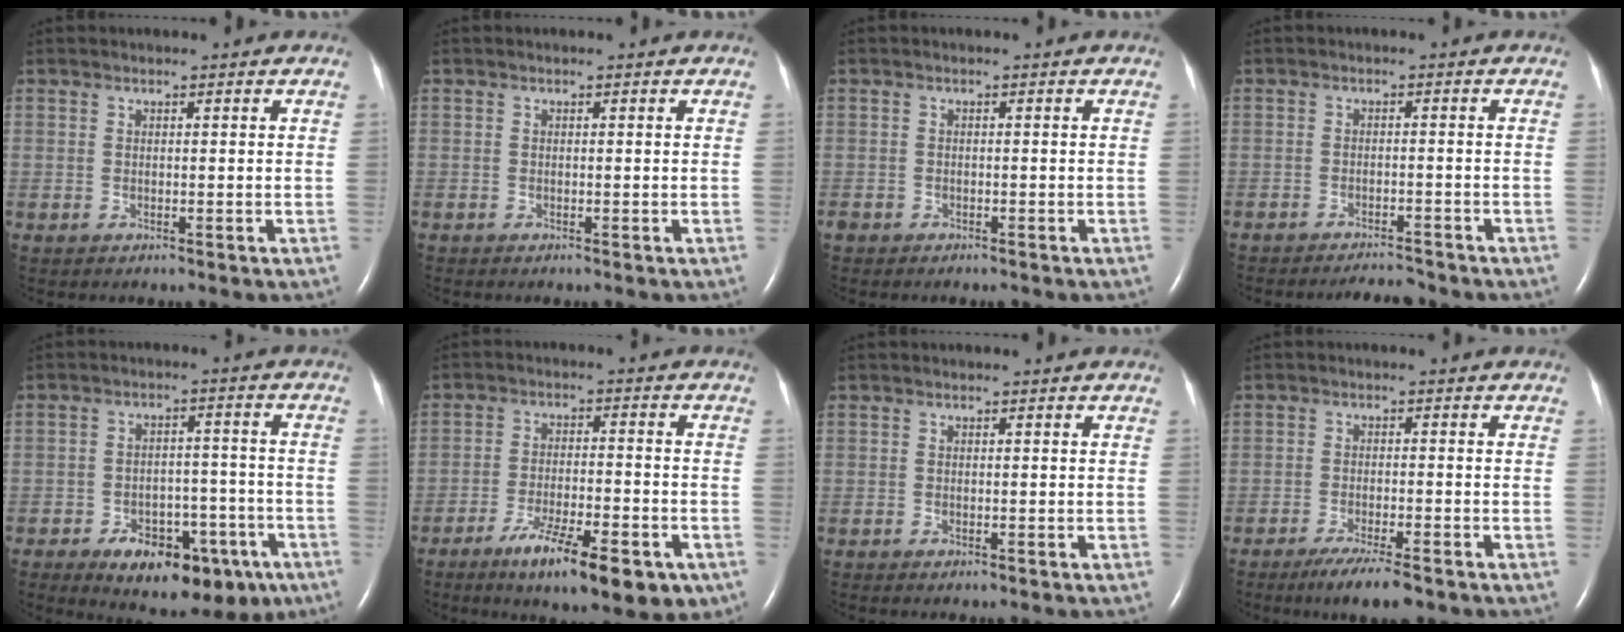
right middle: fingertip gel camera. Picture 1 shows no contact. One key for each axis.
{"total": 0.0}
{"total": 2.4, "fx": -1.9, "fy": 1.3, "fz": 0.8, "tx": -0.018, "ty": -0.003, "tz": -0.026}
{"total": 3.4, "fx": -3.4, "fy": 0.2, "fz": 0.3, "tx": -0.008, "ty": -0.010, "tz": -0.054}
{"total": 13.3, "fx": -7.6, "fy": 6.6, "fz": 8.6, "tx": -0.099, "ty": 0.019, "tz": -0.101}
{"total": 12.7, "fx": -7.4, "fy": 3.0, "fz": 9.9, "tx": -0.135, "ty": -0.011, "tz": -0.109}
{"total": 0.0}
{"total": 6.2, "fx": -4.4, "fy": 0.5, "fz": 4.3, "tx": -0.070, "ty": -0.014, "tz": -0.071}